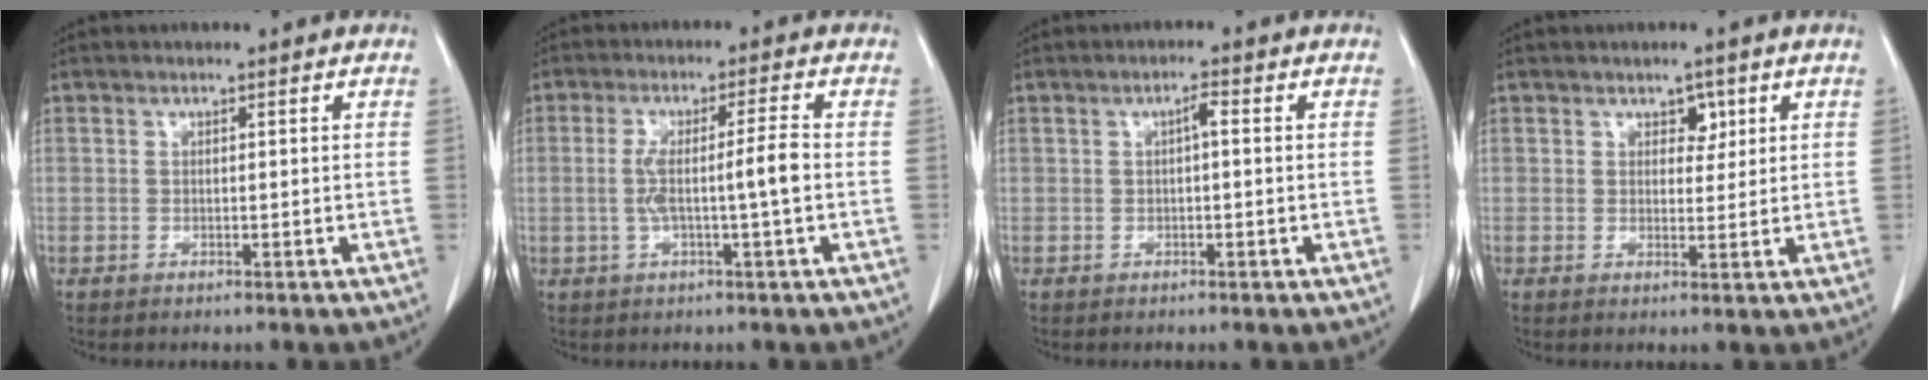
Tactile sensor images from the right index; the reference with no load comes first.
{"total": 5.9, "force": [-0.9, -0.5, 5.8], "torque": [-0.114, 0.013, -0.013]}
{"total": 1.6, "force": [0.1, 0.3, 1.5], "torque": [-0.025, 0.005, 0.001]}
{"total": 2.4, "force": [1.2, 1.6, 1.3], "torque": [-0.011, 0.001, 0.016]}